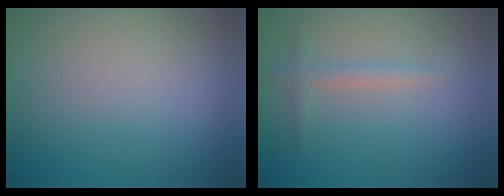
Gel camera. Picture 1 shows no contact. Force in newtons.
{"total": 1.3, "press": 1.3, "slide": 0.0}